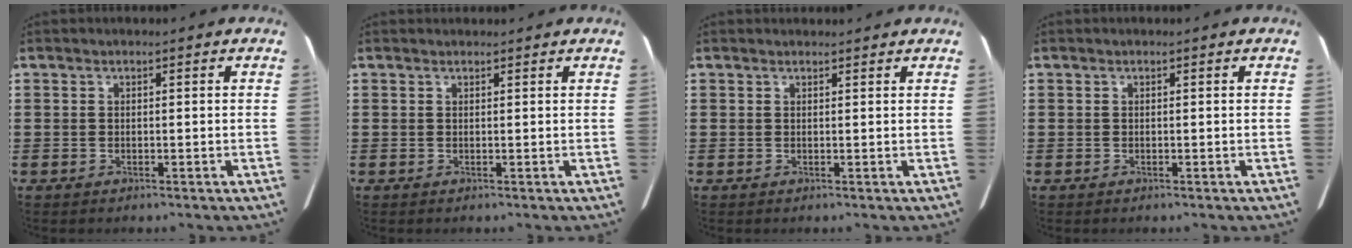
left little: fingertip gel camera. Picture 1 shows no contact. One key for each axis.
{"total": 0.5, "fx": 0.5, "fy": 0.1, "fz": 0.0, "tx": 0.006, "ty": -0.002, "tz": 0.008}
{"total": 0.8, "fx": 0.8, "fy": 0.2, "fz": 0.2, "tx": 0.003, "ty": -0.001, "tz": 0.012}
{"total": 0.0}